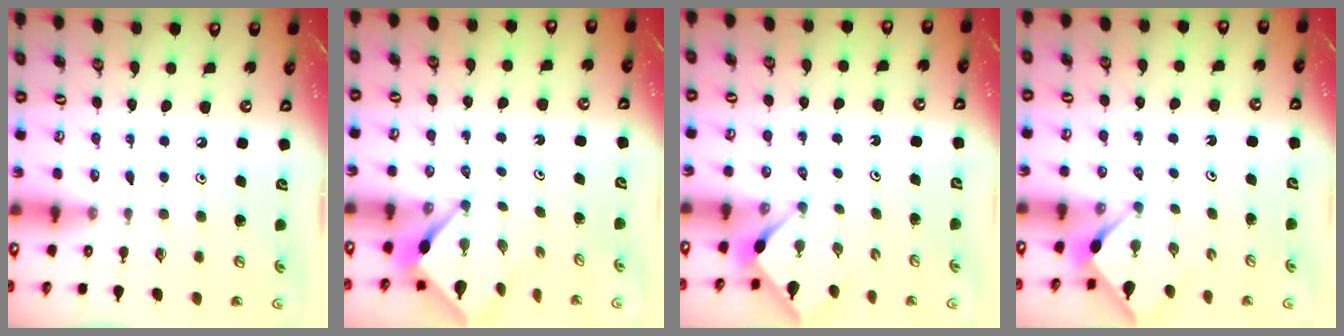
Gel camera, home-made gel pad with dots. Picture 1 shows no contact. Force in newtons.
{"total": 3.1, "press": 3.1, "slide": 0.3}
{"total": 2.9, "press": 2.8, "slide": 0.3}
{"total": 2.9, "press": 2.9, "slide": 0.4}